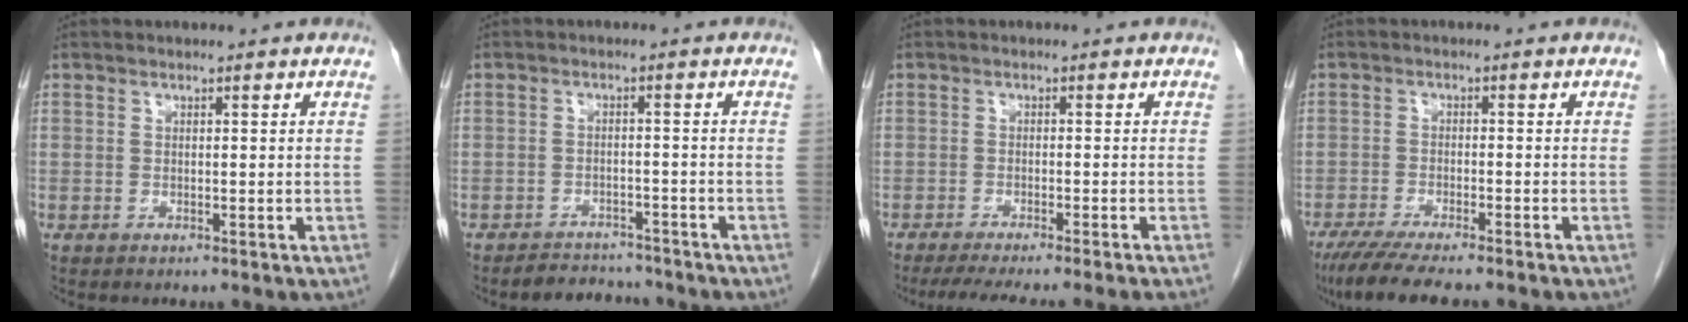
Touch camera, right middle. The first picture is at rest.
{"total": 4.2, "force": [-4.0, 1.5, -0.3], "torque": [0.009, 0.002, -0.061]}
{"total": 9.9, "force": [-8.5, -1.3, 4.9], "torque": [-0.044, -0.023, -0.123]}
{"total": 9.2, "force": [-7.6, 0.9, 5.3], "torque": [-0.082, -0.021, -0.119]}